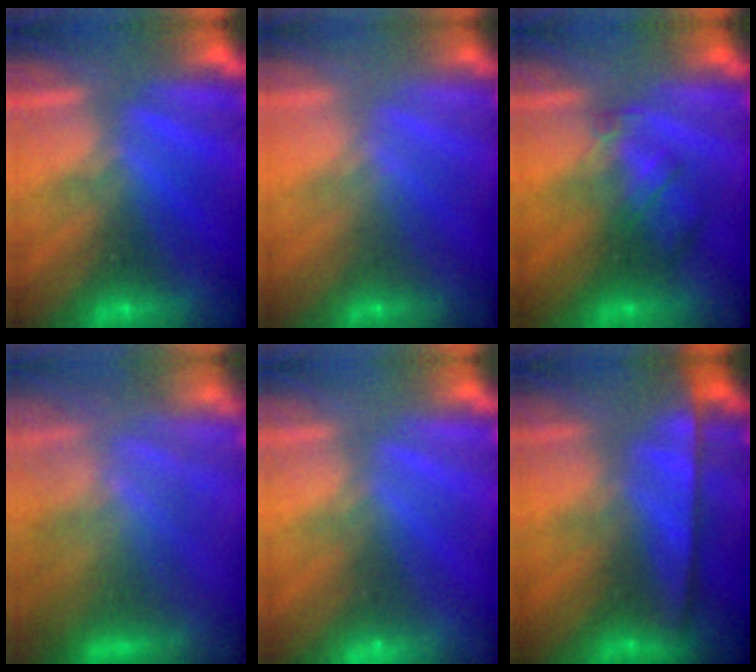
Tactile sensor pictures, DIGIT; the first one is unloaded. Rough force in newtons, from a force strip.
{"total": 2.3}
{"total": 2.4}
{"total": 3.8}
{"total": 2.3}
{"total": 9.1}